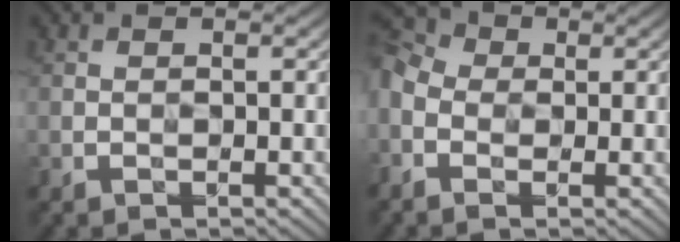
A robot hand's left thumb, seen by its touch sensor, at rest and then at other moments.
{"total": 6.7, "force": [-0.8, 5.4, 4.0], "torque": [-0.131, 0.010, -0.026]}